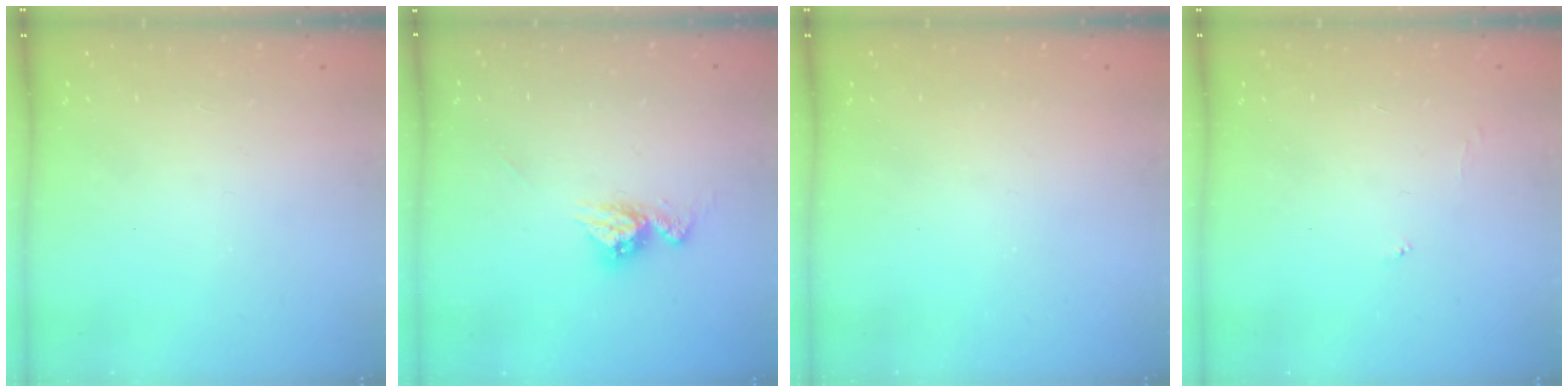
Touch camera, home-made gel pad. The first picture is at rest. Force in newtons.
{"total": 8.7, "press": 8.6, "slide": 0.7}
{"total": 0.0}
{"total": 3.9, "press": 3.9, "slide": 0.3}